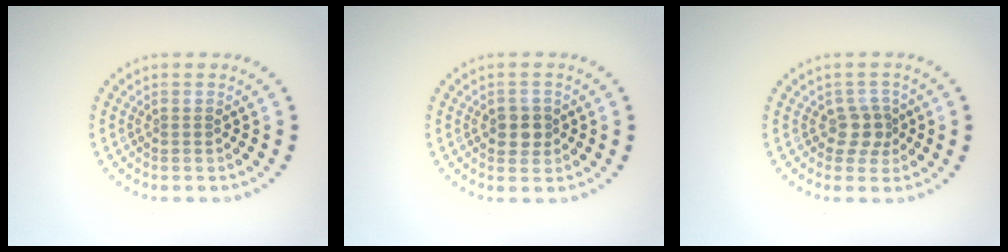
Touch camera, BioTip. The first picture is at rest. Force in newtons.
{"total": 2.0, "press": 2.0, "slide": 0.6}
{"total": 2.1, "press": 1.7, "slide": 1.2}